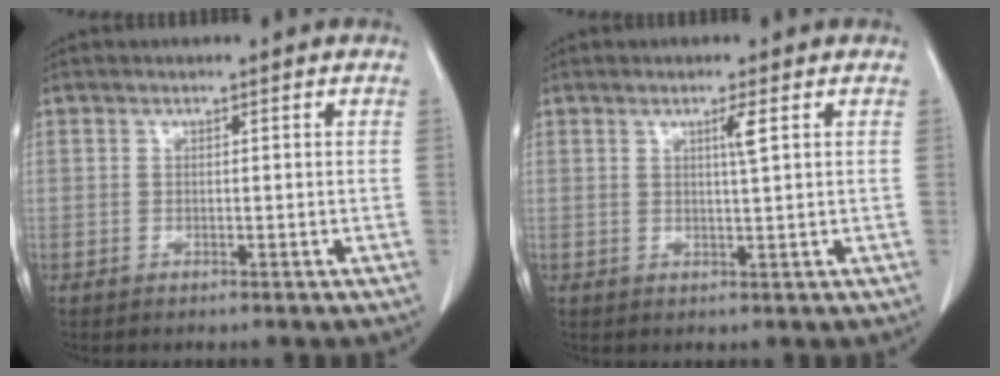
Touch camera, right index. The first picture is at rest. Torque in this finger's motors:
{"motor_torque": [0.06, 0.06, 0.05, 0.03]}